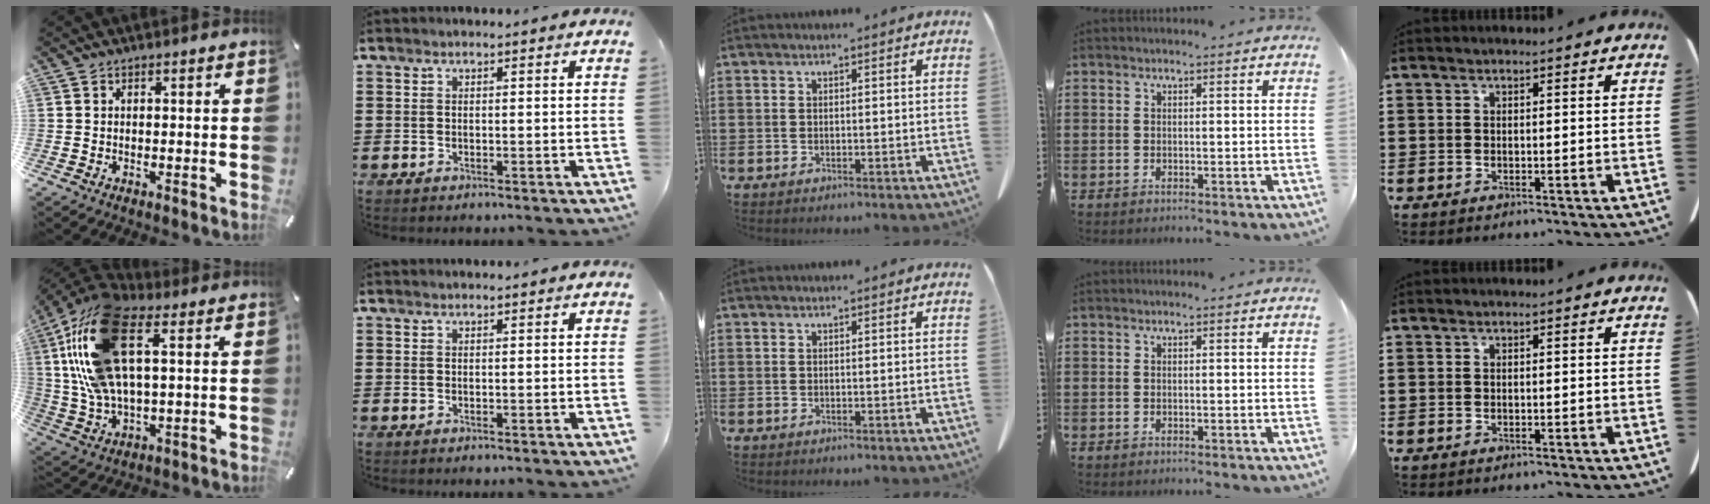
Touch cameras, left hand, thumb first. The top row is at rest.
{"thumb": {"total": 20.6, "force": [6.6, 9.6, 17.0], "torque": [-0.380, -0.005, 0.111]}}